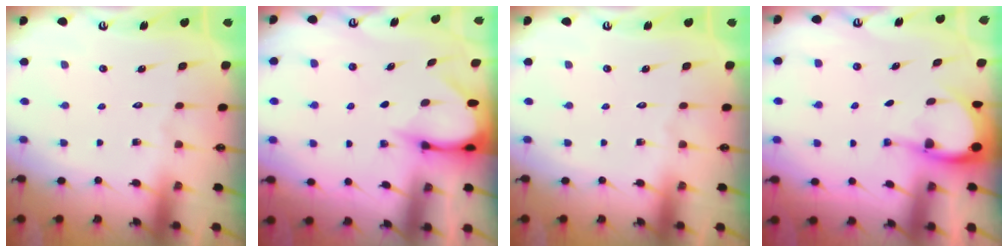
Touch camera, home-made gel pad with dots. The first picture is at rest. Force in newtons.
{"total": 3.3, "press": 3.3, "slide": 0.3}
{"total": 0.0}
{"total": 4.0, "press": 4.0, "slide": 0.2}